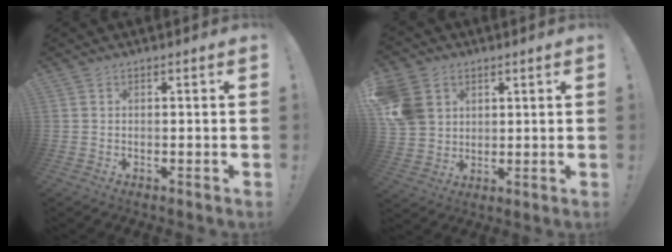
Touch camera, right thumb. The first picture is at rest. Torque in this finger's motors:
{"motor_torque": [0.93, 1.02, 0.83, 0.46, 0.13]}